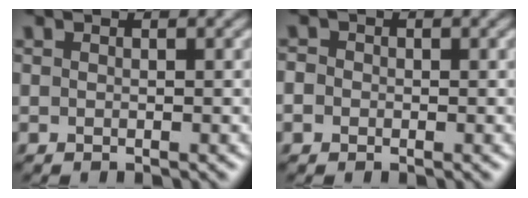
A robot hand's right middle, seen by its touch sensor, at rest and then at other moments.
{"total": 1.3, "force": [-0.2, 1.2, 0.4], "torque": [-0.006, -0.002, -0.008]}